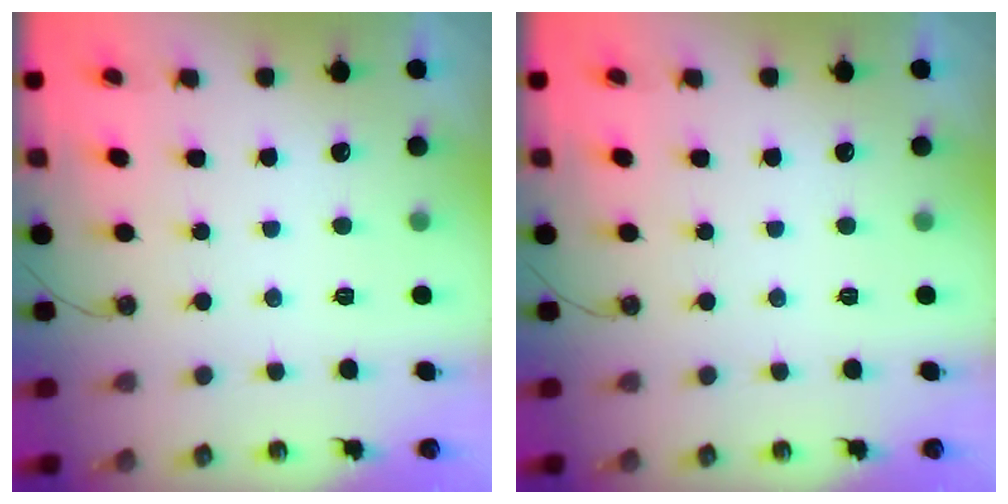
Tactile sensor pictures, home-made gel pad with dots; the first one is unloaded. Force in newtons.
{"total": 0.0}